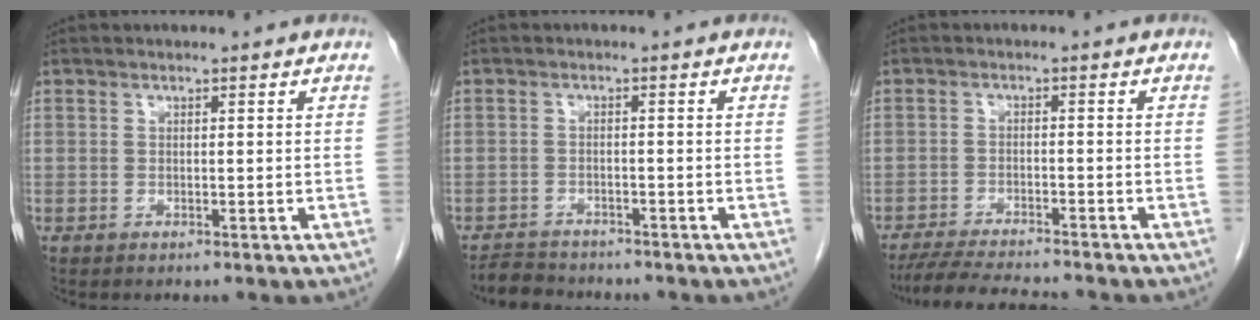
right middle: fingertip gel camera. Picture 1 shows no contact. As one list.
[{"total": 3.9, "force": [-3.7, 1.2, 0.1], "torque": [-0.008, -0.009, -0.063]}, {"total": 8.9, "force": [-8.1, 0.4, 3.6], "torque": [-0.059, -0.016, -0.131]}]